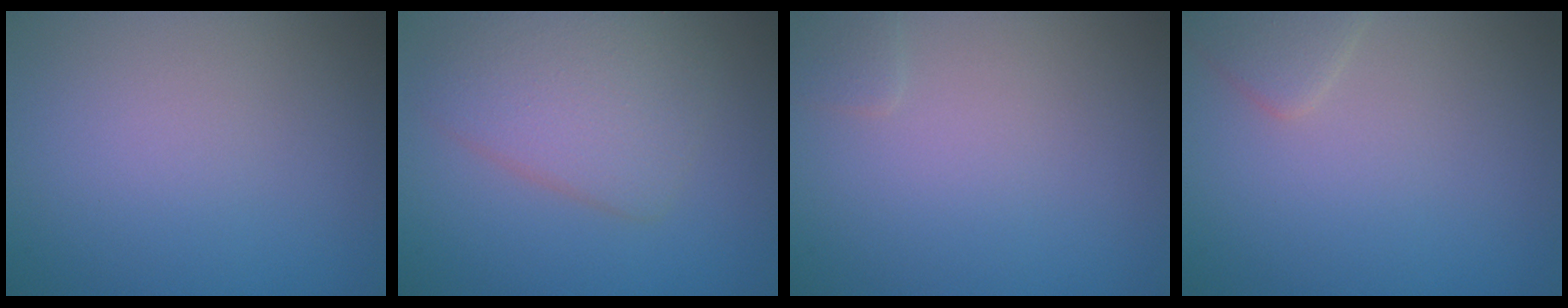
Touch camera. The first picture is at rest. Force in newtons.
{"total": 4.8, "press": 4.8, "slide": 0.1}
{"total": 0.8, "press": 0.8, "slide": 0.1}
{"total": 2.2, "press": 2.2, "slide": 0.1}